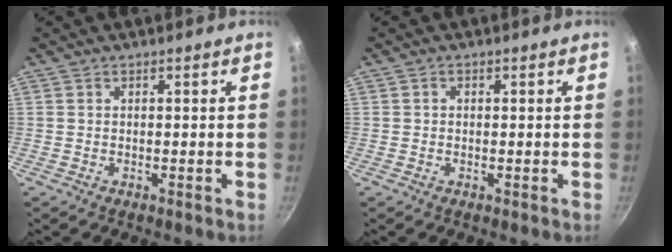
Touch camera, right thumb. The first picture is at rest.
{"total": 0.7, "force": [0.0, 0.6, 0.3], "torque": [-0.004, 0.004, 0.000]}